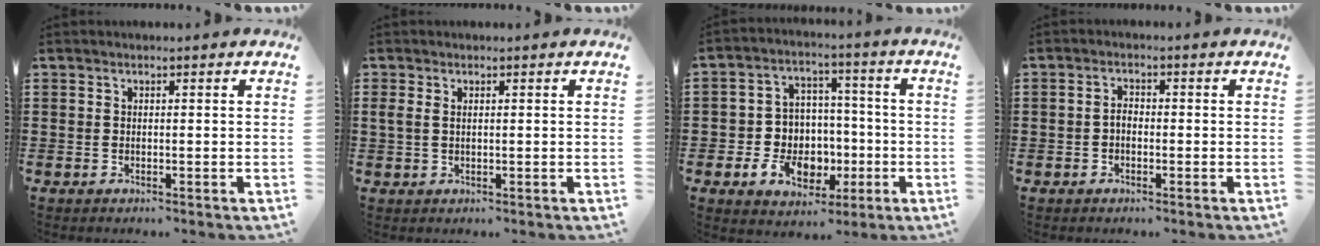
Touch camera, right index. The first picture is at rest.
{"total": 1.4, "force": [0.6, 0.6, 1.2], "torque": [-0.026, 0.006, 0.010]}
{"total": 8.2, "force": [-2.1, 7.2, 3.4], "torque": [-0.077, 0.017, -0.026]}
{"total": 1.7, "force": [-0.7, 0.9, 1.2], "torque": [-0.031, -0.001, -0.017]}